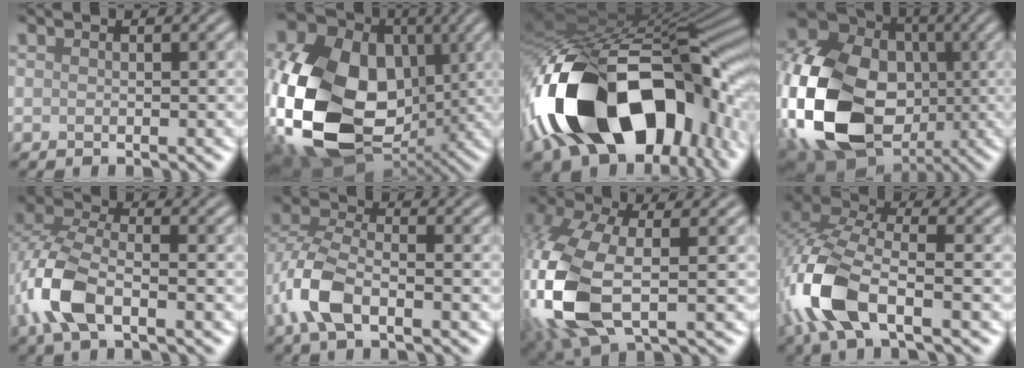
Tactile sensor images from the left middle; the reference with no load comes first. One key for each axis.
{"total": 18.1, "fx": -2.4, "fy": 13.2, "fz": 12.1, "tx": -0.238, "ty": -0.027, "tz": -0.035}
{"total": 20.2, "fx": -5.7, "fy": 11.6, "fz": 15.6, "tx": -0.307, "ty": -0.042, "tz": -0.065}
{"total": 20.7, "fx": -3.3, "fy": 16.5, "fz": 12.1, "tx": -0.265, "ty": -0.017, "tz": -0.091}
{"total": 6.7, "fx": -2.6, "fy": 3.5, "fz": 5.1, "tx": -0.124, "ty": 0.002, "tz": -0.063}
{"total": 5.7, "fx": -2.3, "fy": 3.1, "fz": 4.2, "tx": -0.096, "ty": 0.003, "tz": -0.056}
{"total": 11.1, "fx": -2.3, "fy": 5.2, "fz": 9.6, "tx": -0.258, "ty": -0.010, "tz": -0.050}
{"total": 9.7, "fx": -4.1, "fy": 4.4, "fz": 7.6, "tx": -0.182, "ty": -0.003, "tz": -0.088}